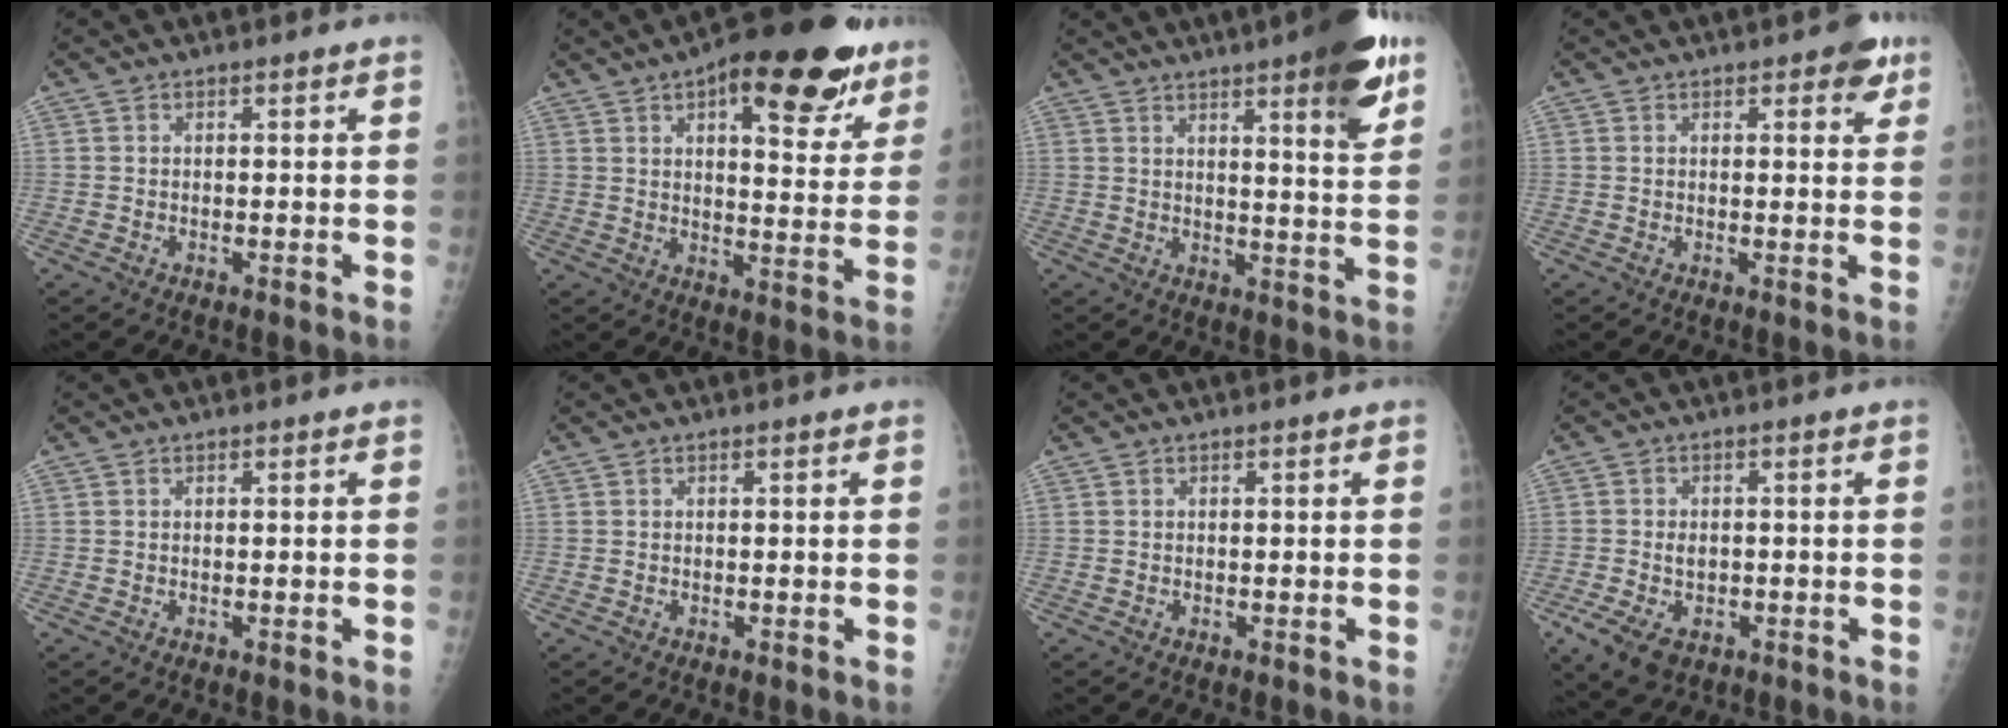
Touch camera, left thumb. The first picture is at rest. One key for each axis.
{"total": 21.4, "fx": 12.0, "fy": 8.4, "fz": 15.6, "tx": -0.172, "ty": -0.028, "tz": 0.166}
{"total": 13.7, "fx": 7.8, "fy": 2.3, "fz": 11.0, "tx": -0.132, "ty": -0.036, "tz": 0.101}
{"total": 4.2, "fx": 2.3, "fy": 1.7, "fz": 3.0, "tx": -0.020, "ty": -0.007, "tz": 0.021}
{"total": 0.0}
{"total": 0.0}
{"total": 0.0}
{"total": 7.3, "fx": -2.6, "fy": 4.8, "fz": 4.9, "tx": -0.095, "ty": 0.005, "tz": -0.037}